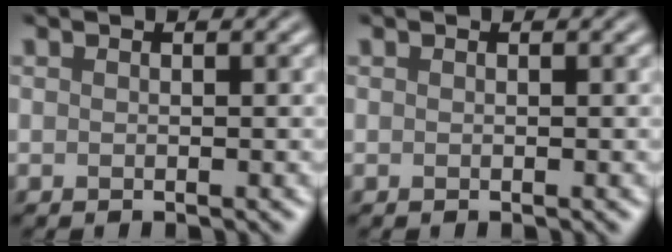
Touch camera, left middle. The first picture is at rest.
{"total": 0.0}